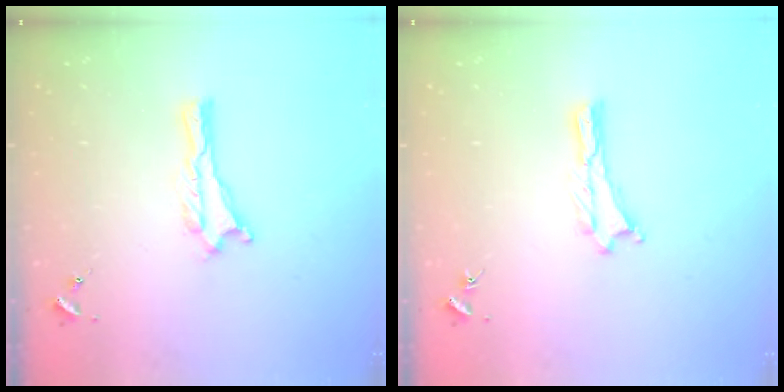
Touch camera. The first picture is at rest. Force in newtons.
{"total": 0.0}